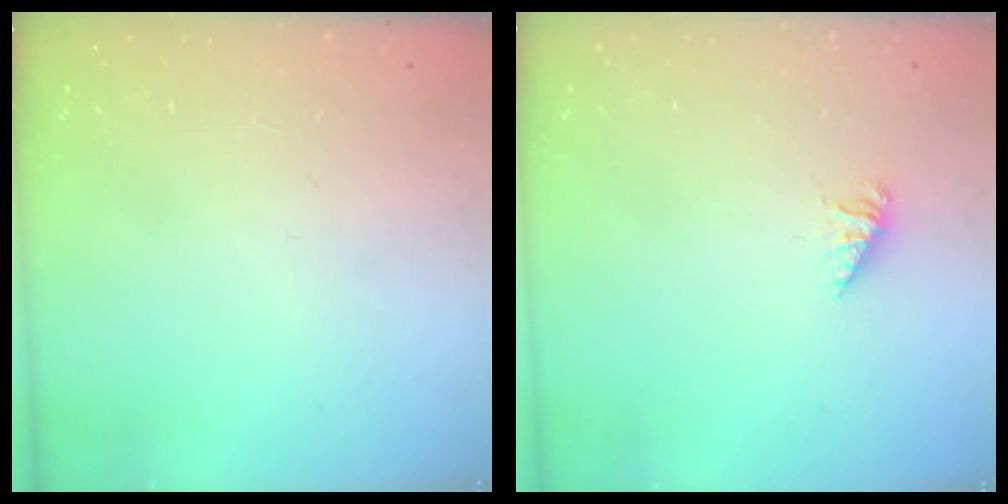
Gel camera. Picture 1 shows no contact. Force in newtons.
{"total": 2.4, "press": 2.4, "slide": 0.1}